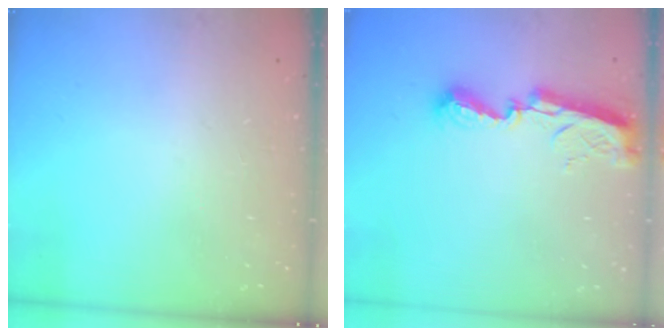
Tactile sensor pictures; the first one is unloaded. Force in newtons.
{"total": 9.1, "press": 9.1, "slide": 0.6}